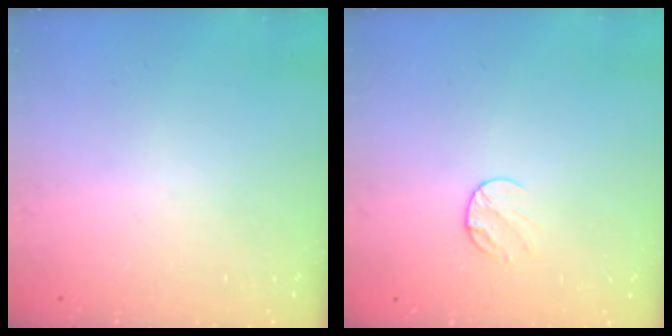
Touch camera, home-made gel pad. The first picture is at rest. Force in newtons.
{"total": 6.1, "press": 6.1, "slide": 0.8}